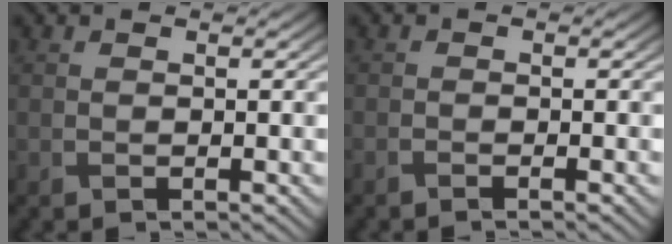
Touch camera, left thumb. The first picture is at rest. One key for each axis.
{"total": 0.8, "fx": -0.7, "fy": 0.1, "fz": 0.2, "tx": -0.004, "ty": -0.002, "tz": -0.015}